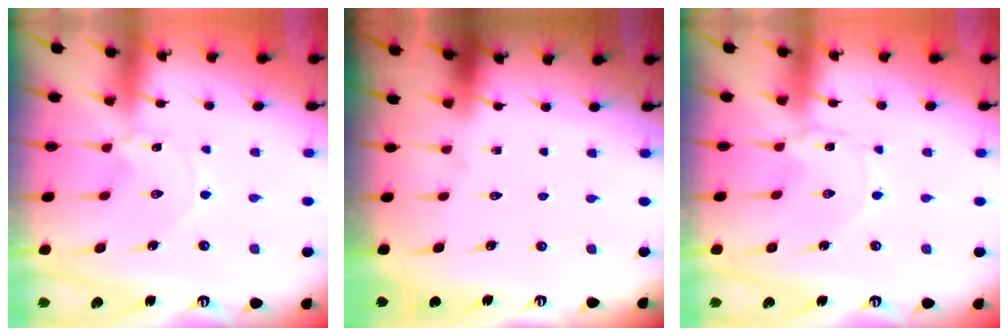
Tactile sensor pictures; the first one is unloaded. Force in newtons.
{"total": 0.0}
{"total": 0.0}